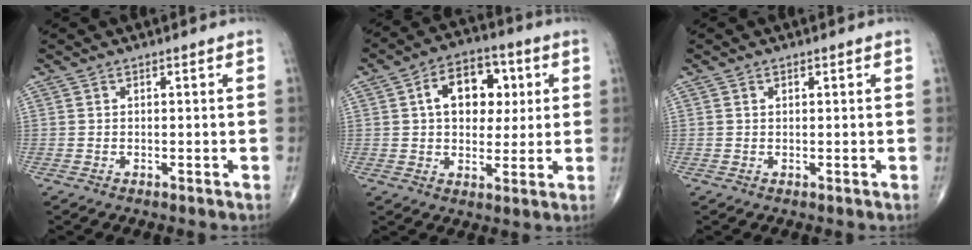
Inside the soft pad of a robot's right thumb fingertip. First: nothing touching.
{"total": 12.7, "force": [2.9, 8.5, 9.0], "torque": [-0.092, 0.010, 0.040]}
{"total": 0.6, "force": [0.3, 0.4, 0.3], "torque": [-0.006, -0.002, 0.005]}